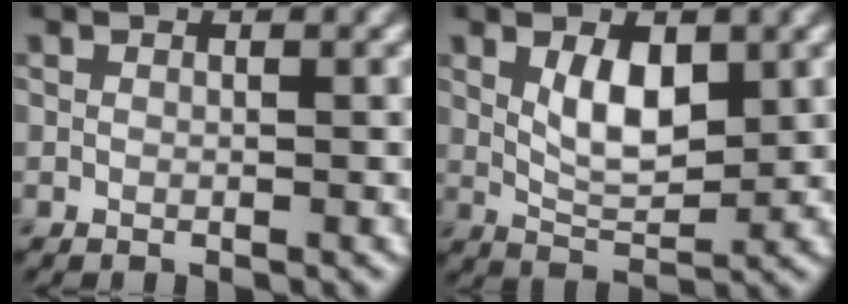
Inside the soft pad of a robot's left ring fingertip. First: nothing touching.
{"total": 4.1, "force": [1.2, 1.9, 3.5], "torque": [-0.067, -0.004, 0.026]}